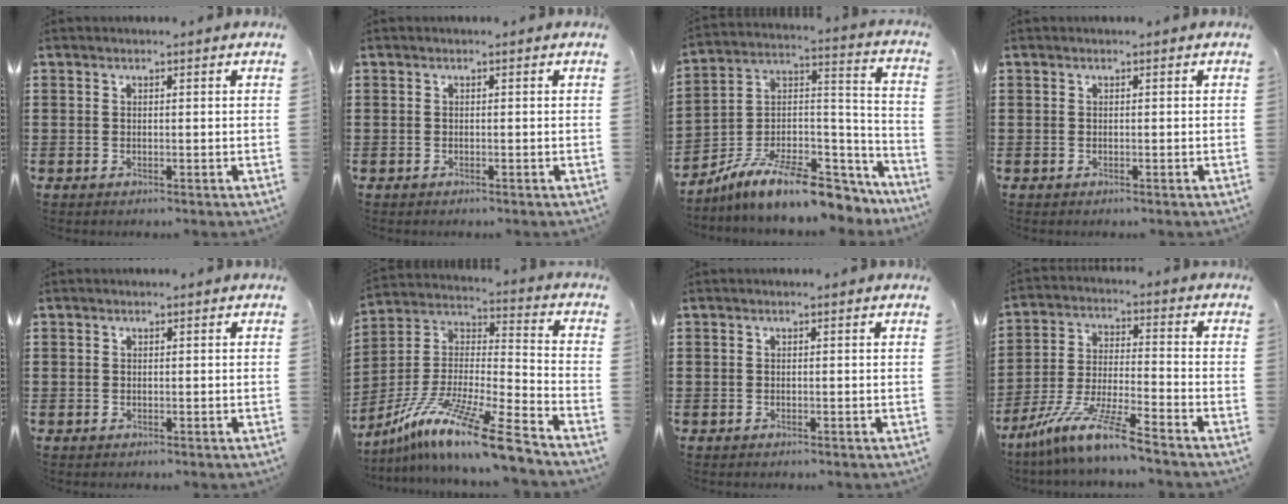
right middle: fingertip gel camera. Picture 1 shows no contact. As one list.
[{"total": 0.0}, {"total": 10.4, "force": [-8.5, 2.1, 5.6], "torque": [-0.107, 0.013, -0.165]}, {"total": 0.0}, {"total": 0.0}, {"total": 14.4, "force": [-11.2, 0.0, 9.1], "torque": [-0.173, 0.009, -0.213]}, {"total": 0.0}, {"total": 10.1, "force": [-8.4, -0.5, 5.6], "torque": [-0.122, -0.006, -0.171]}]